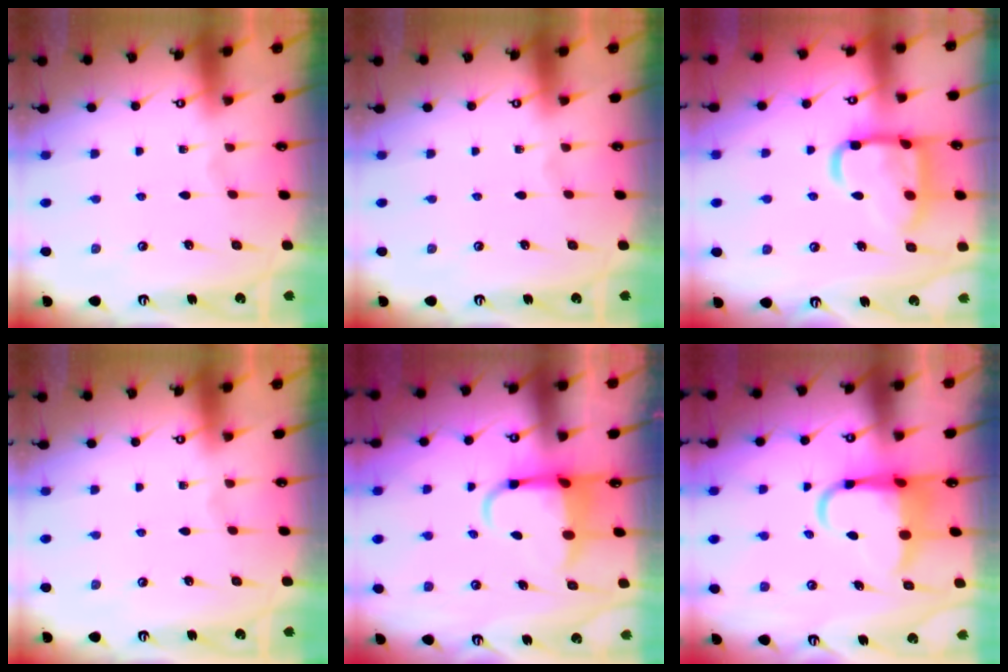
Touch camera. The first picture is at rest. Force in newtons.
{"total": 0.0}
{"total": 16.9, "press": 16.9, "slide": 1.5}
{"total": 0.0}
{"total": 6.5, "press": 6.3, "slide": 1.5}
{"total": 7.9, "press": 7.7, "slide": 1.7}